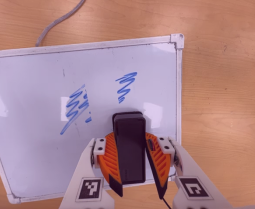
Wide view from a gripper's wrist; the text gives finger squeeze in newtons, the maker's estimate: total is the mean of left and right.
{"total": 9.3, "left": 9.4, "right": 9.1}